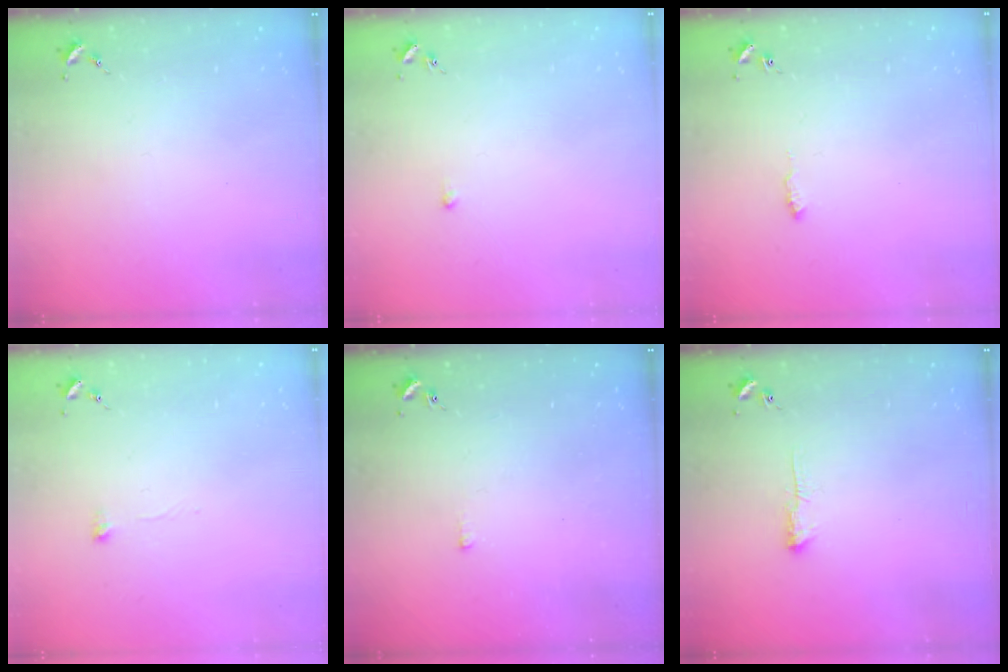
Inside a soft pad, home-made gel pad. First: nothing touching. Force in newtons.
{"total": 2.9, "press": 2.8, "slide": 0.6}
{"total": 4.1, "press": 4.1, "slide": 0.6}
{"total": 5.0, "press": 5.0, "slide": 0.3}
{"total": 1.6, "press": 1.6, "slide": 0.2}
{"total": 3.4, "press": 3.4, "slide": 0.6}